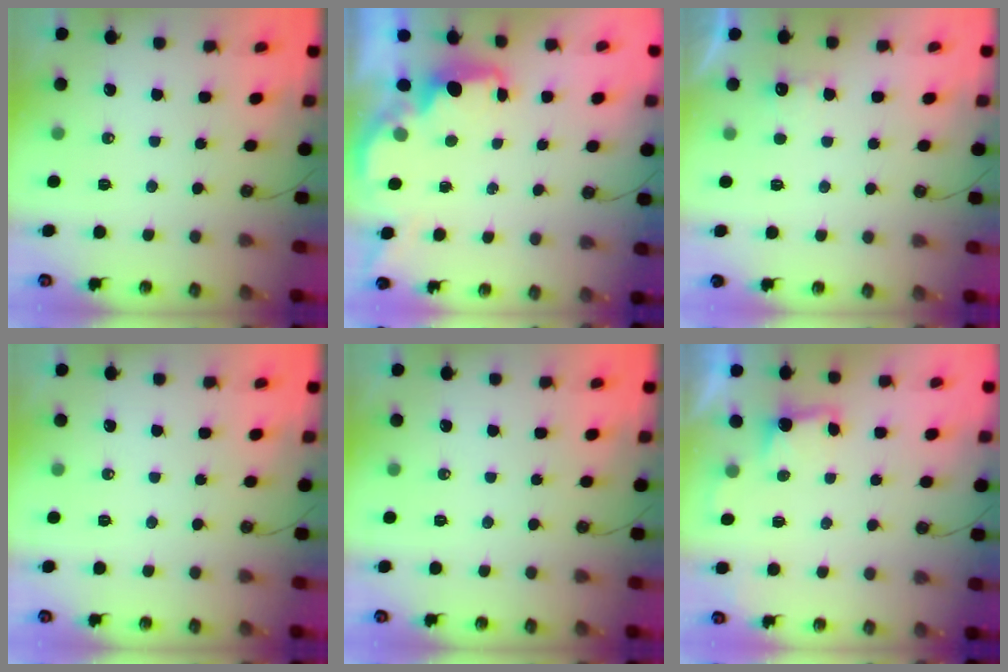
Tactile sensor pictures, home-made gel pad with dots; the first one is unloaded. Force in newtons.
{"total": 2.2, "press": 2.1, "slide": 0.8}
{"total": 2.6, "press": 2.4, "slide": 0.9}
{"total": 0.0}
{"total": 0.0}
{"total": 1.4, "press": 1.0, "slide": 0.9}